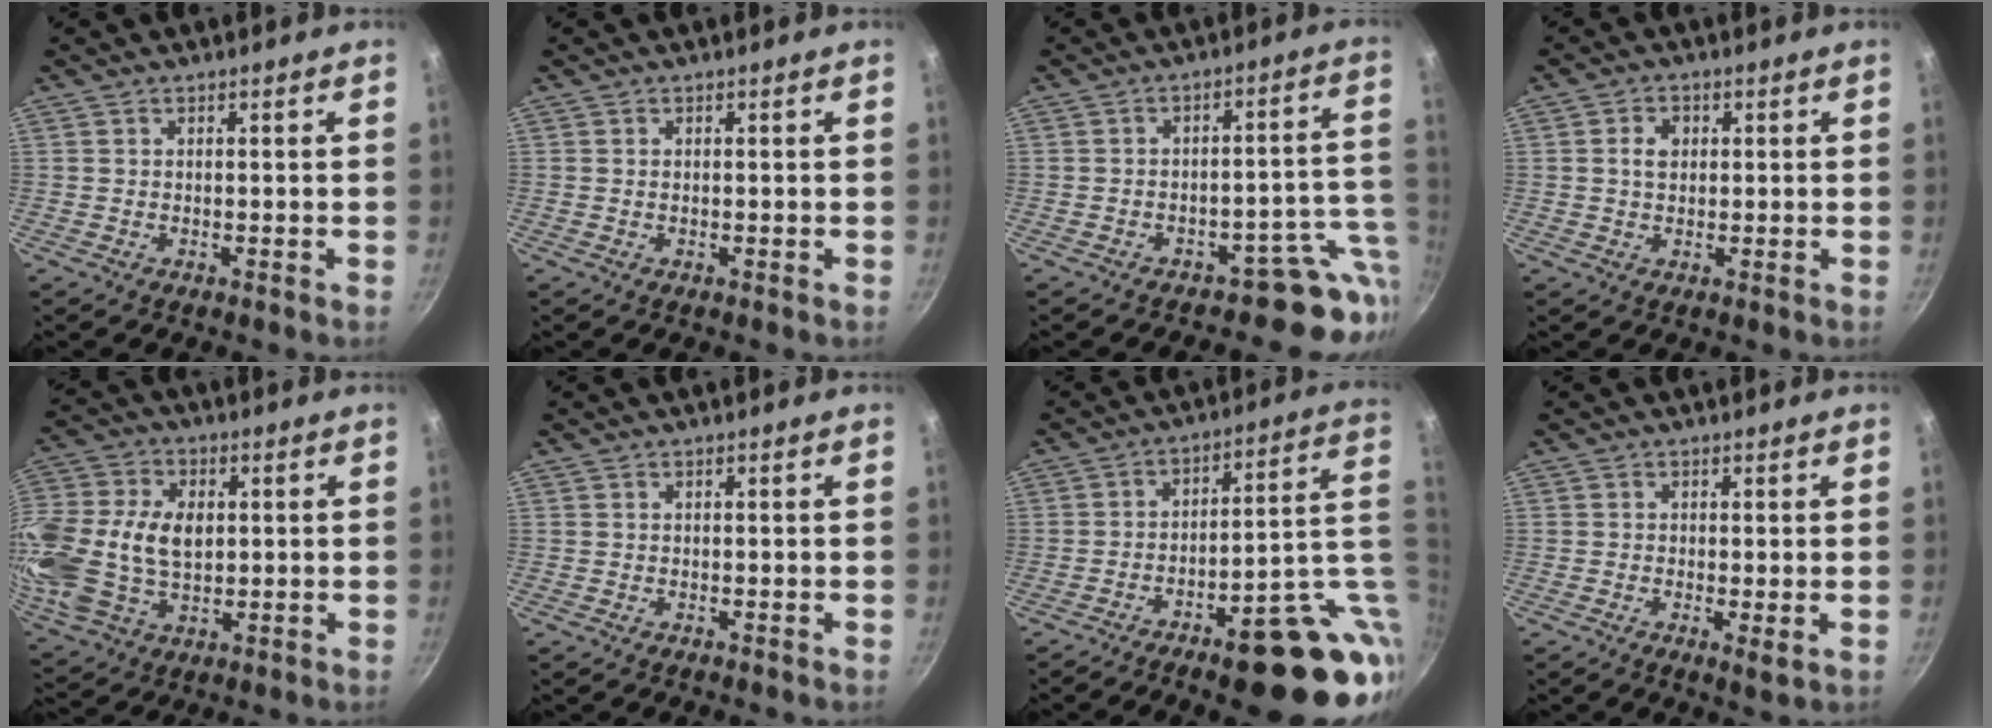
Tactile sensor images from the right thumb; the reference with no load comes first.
{"total": 0.0}
{"total": 8.6, "force": [-4.5, 5.3, 5.0], "torque": [0.008, 0.051, -0.062]}
{"total": 3.4, "force": [0.6, 2.6, 2.2], "torque": [-0.027, 0.003, 0.009]}
{"total": 22.3, "force": [1.7, 15.3, 16.1], "torque": [-0.352, 0.015, 0.035]}
{"total": 0.0}
{"total": 21.6, "force": [-5.0, 7.7, 19.5], "torque": [-0.205, 0.013, -0.056]}
{"total": 2.1, "force": [-0.3, 0.4, 2.1], "torque": [-0.037, -0.010, -0.005]}